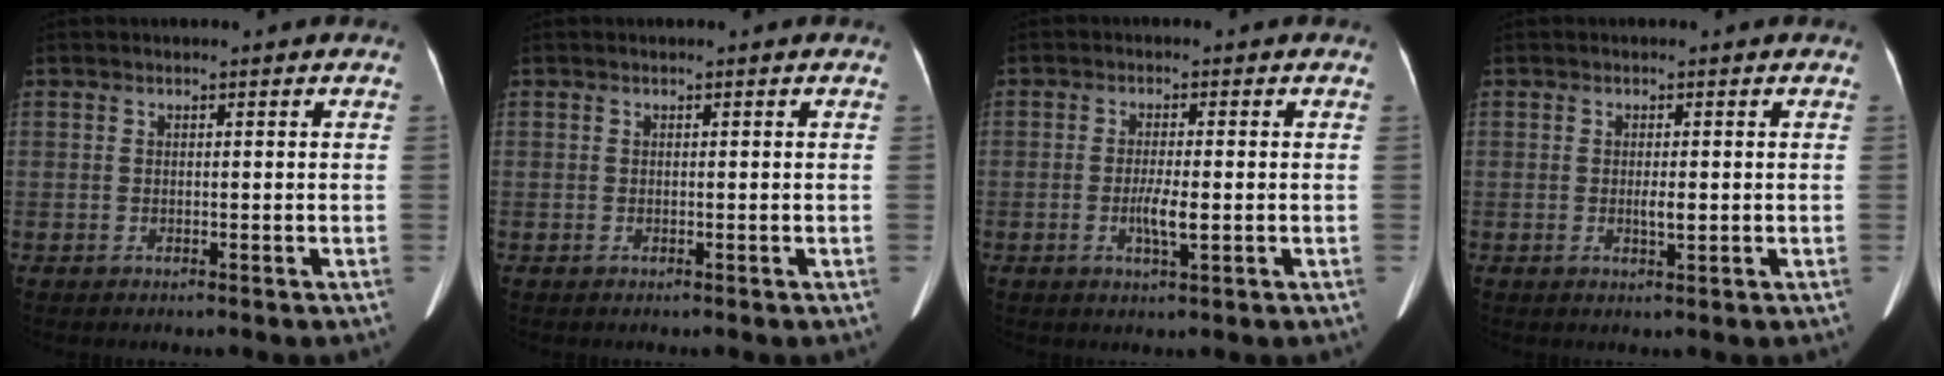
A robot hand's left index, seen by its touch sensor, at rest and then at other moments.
{"total": 0.0}
{"total": 3.4, "force": [-0.7, 0.4, 3.3], "torque": [-0.066, -0.004, -0.011]}
{"total": 1.7, "force": [-0.1, 0.4, 1.6], "torque": [-0.031, -0.001, -0.001]}